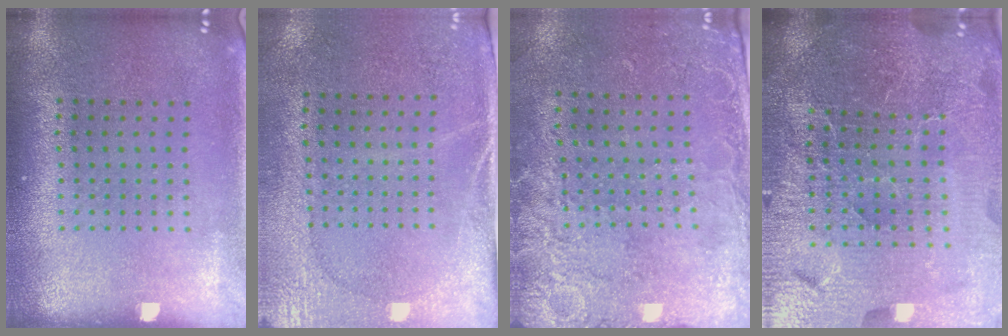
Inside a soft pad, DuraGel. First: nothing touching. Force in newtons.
{"total": 2.7, "press": 2.2, "slide": 1.5}
{"total": 2.6, "press": 2.1, "slide": 1.5}
{"total": 6.1, "press": 5.4, "slide": 2.7}